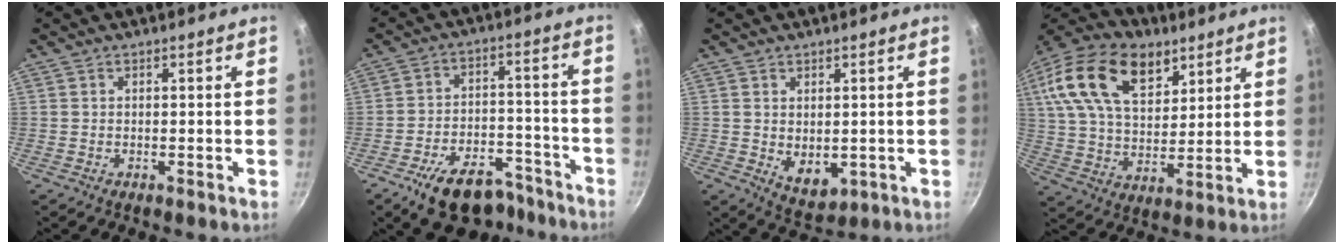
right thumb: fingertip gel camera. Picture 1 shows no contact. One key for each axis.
{"total": 16.1, "fx": -11.3, "fy": 8.4, "fz": 8.0, "tx": -0.087, "ty": 0.076, "tz": -0.166}
{"total": 5.5, "fx": 0.3, "fy": 3.7, "fz": 4.1, "tx": -0.051, "ty": -0.017, "tz": 0.019}
{"total": 21.9, "fx": 10.3, "fy": 13.2, "fz": 14.2, "tx": -0.240, "ty": -0.013, "tz": 0.175}